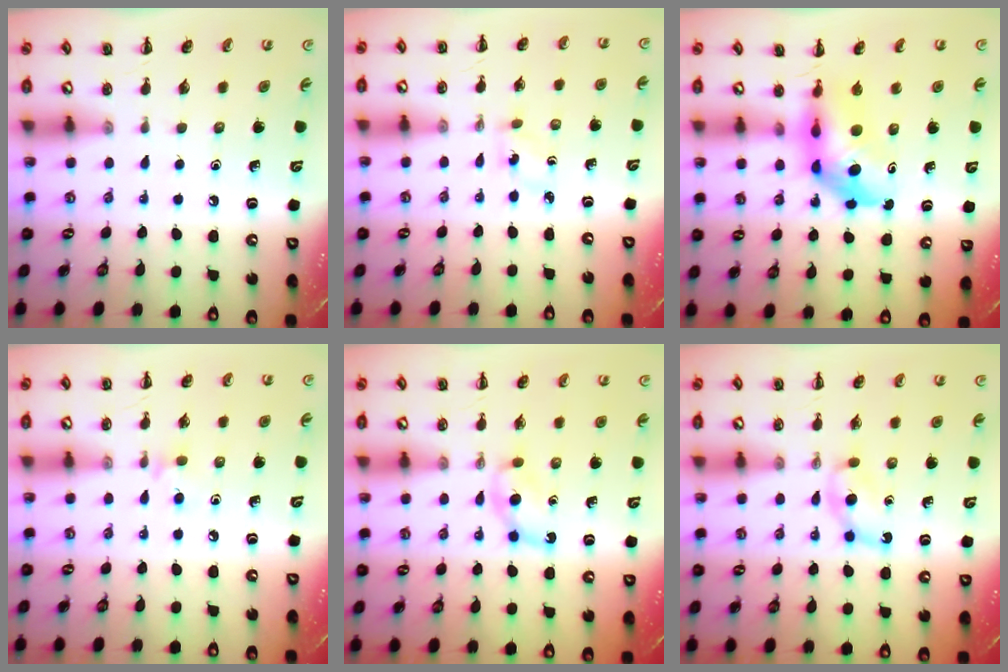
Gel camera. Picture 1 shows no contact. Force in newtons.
{"total": 2.2, "press": 2.1, "slide": 0.8}
{"total": 6.2, "press": 5.9, "slide": 1.7}
{"total": 4.0, "press": 3.7, "slide": 1.5}
{"total": 4.8, "press": 4.3, "slide": 1.9}
{"total": 4.8, "press": 4.3, "slide": 1.9}